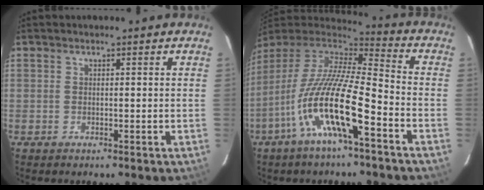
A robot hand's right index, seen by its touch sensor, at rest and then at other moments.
{"total": 18.3, "force": [-8.2, 3.7, 15.9], "torque": [-0.290, -0.027, -0.162]}